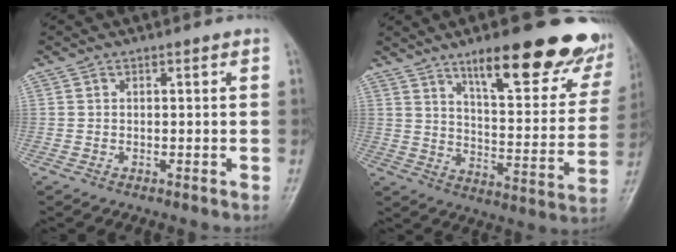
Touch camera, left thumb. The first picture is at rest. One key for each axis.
{"total": 24.7, "fx": 16.2, "fy": 7.3, "fz": 17.2, "tx": -0.188, "ty": -0.072, "tz": 0.230}